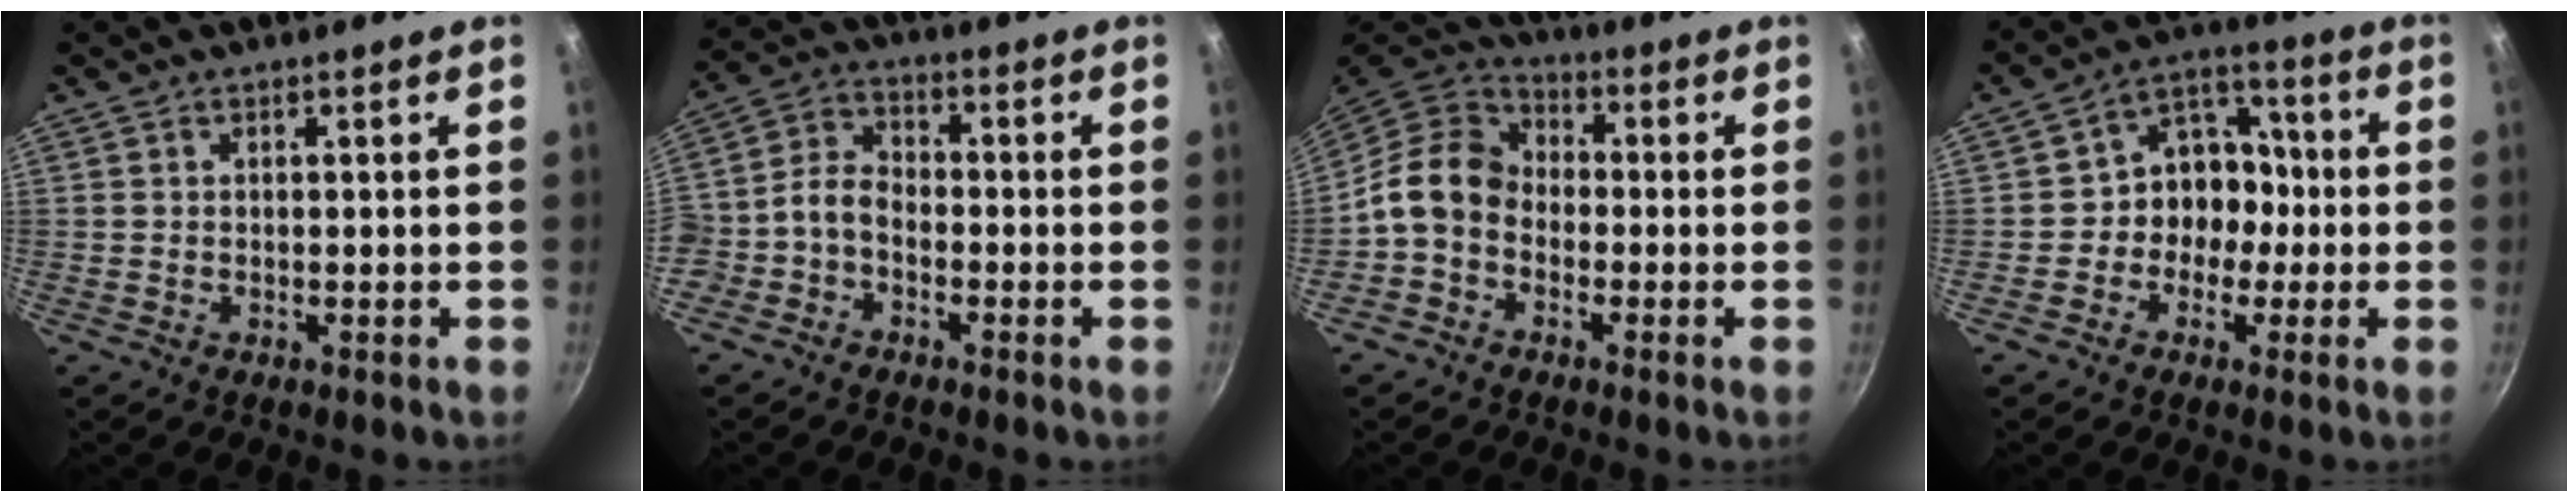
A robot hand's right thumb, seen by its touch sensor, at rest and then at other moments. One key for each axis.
{"total": 5.7, "fx": -2.4, "fy": 3.9, "fz": 3.4, "tx": -0.066, "ty": 0.037, "tz": -0.062}
{"total": 10.5, "fx": -2.3, "fy": 8.2, "fz": 6.1, "tx": -0.089, "ty": 0.042, "tz": -0.069}
{"total": 9.7, "fx": -1.5, "fy": 8.2, "fz": 4.9, "tx": -0.018, "ty": 0.040, "tz": -0.039}